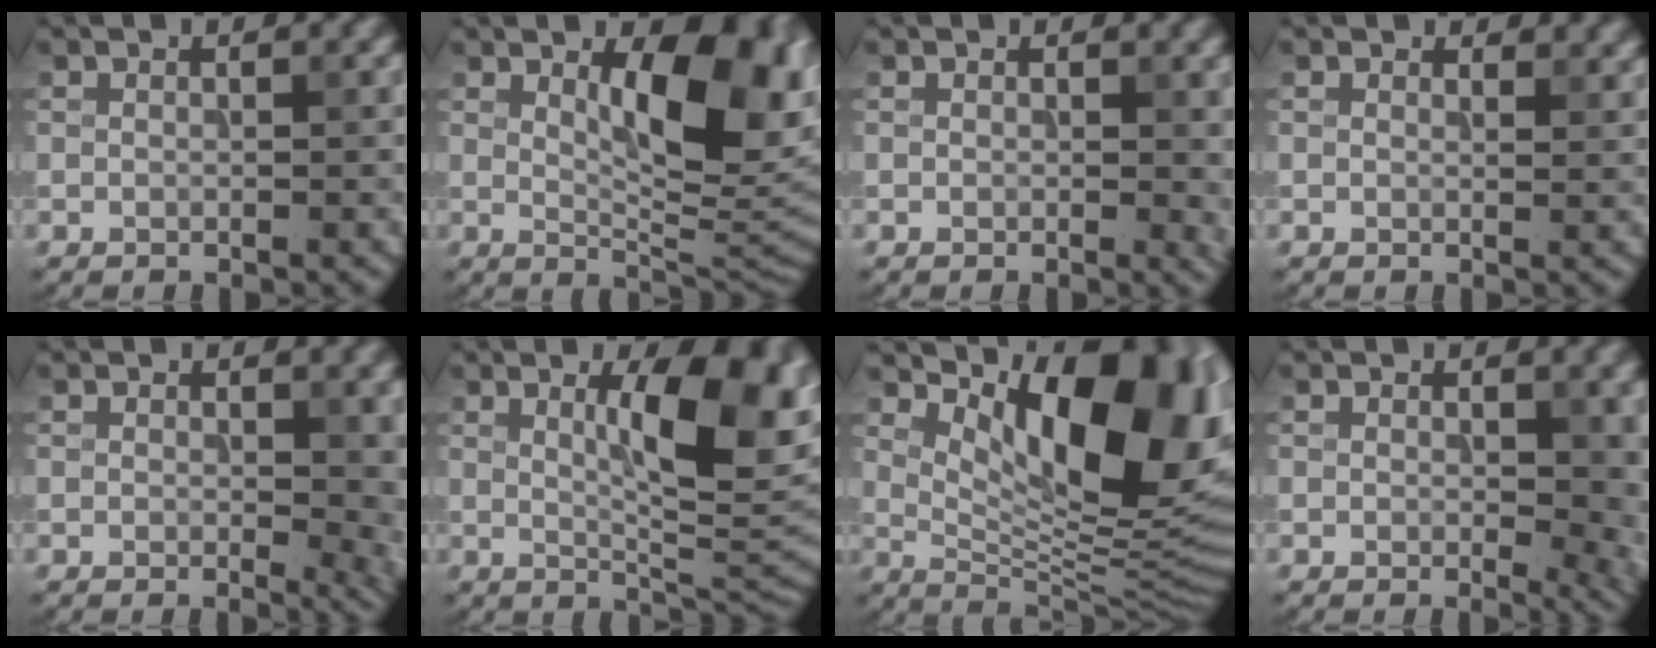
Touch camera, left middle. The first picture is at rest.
{"total": 10.6, "force": [2.9, 4.1, 9.3], "torque": [-0.120, -0.001, 0.049]}
{"total": 1.7, "force": [0.3, 0.7, 1.5], "torque": [-0.012, -0.003, 0.002]}
{"total": 1.9, "force": [1.7, 0.7, 0.7], "torque": [-0.011, -0.005, 0.017]}
{"total": 5.2, "force": [-0.1, 2.5, 4.6], "torque": [-0.042, -0.006, -0.003]}
{"total": 10.2, "force": [2.5, 3.0, 9.4], "torque": [-0.124, -0.002, 0.045]}
{"total": 14.9, "force": [5.6, 6.3, 12.3], "torque": [-0.156, -0.003, 0.096]}
{"total": 6.3, "force": [0.0, 3.2, 5.4], "torque": [-0.047, -0.004, -0.004]}